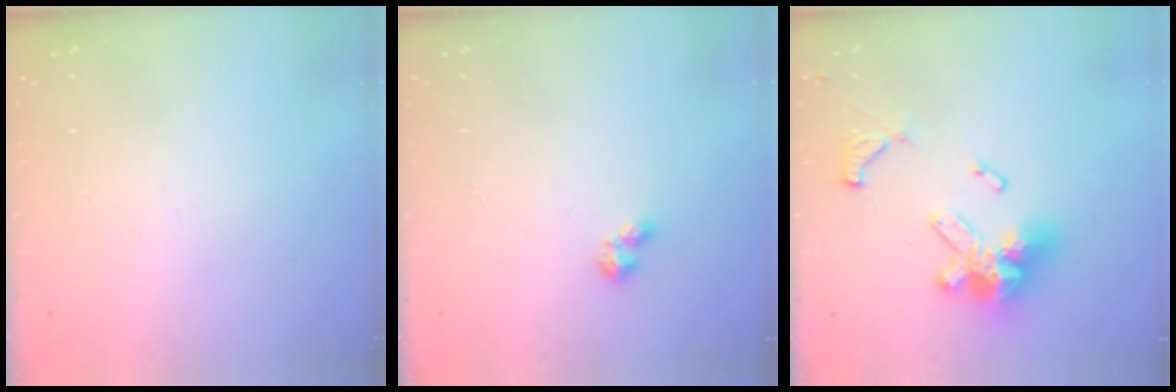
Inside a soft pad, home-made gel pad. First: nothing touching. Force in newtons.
{"total": 2.3, "press": 2.3, "slide": 0.4}
{"total": 15.9, "press": 15.7, "slide": 1.9}